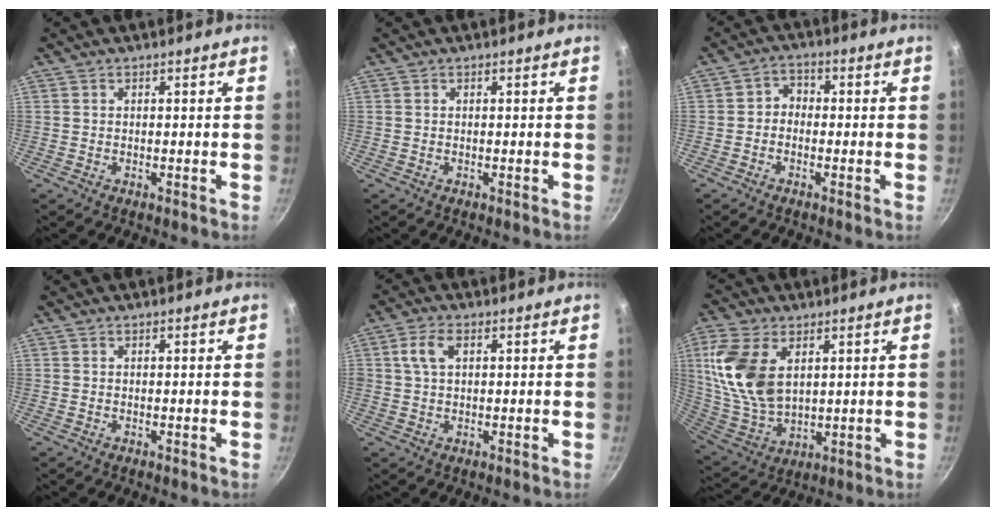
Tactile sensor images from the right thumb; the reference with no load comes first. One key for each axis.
{"total": 0.0}
{"total": 2.9, "fx": -0.8, "fy": 2.4, "fz": 1.3, "tx": -0.006, "ty": 0.015, "tz": -0.025}
{"total": 0.0}
{"total": 4.5, "fx": 1.4, "fy": 2.6, "fz": 3.5, "tx": -0.062, "ty": 0.008, "tz": 0.025}
{"total": 15.7, "fx": 4.6, "fy": 9.5, "fz": 11.6, "tx": -0.229, "ty": -0.022, "tz": 0.104}